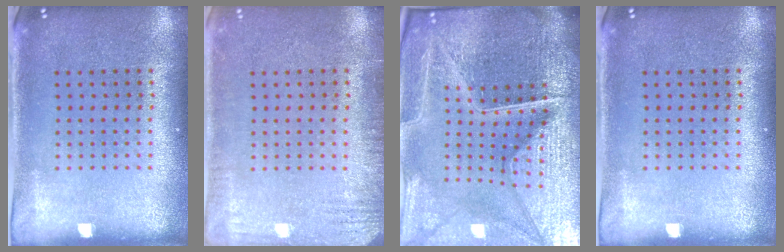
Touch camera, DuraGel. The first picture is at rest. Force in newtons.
{"total": 2.3, "press": 2.2, "slide": 0.4}
{"total": 6.9, "press": 6.1, "slide": 3.4}
{"total": 0.0}